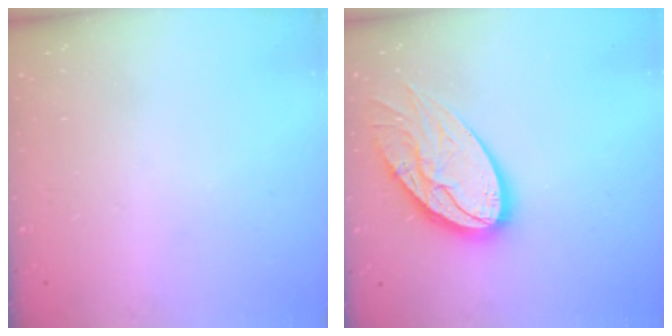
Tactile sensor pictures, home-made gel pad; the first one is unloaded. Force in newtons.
{"total": 18.4, "press": 18.4, "slide": 1.7}